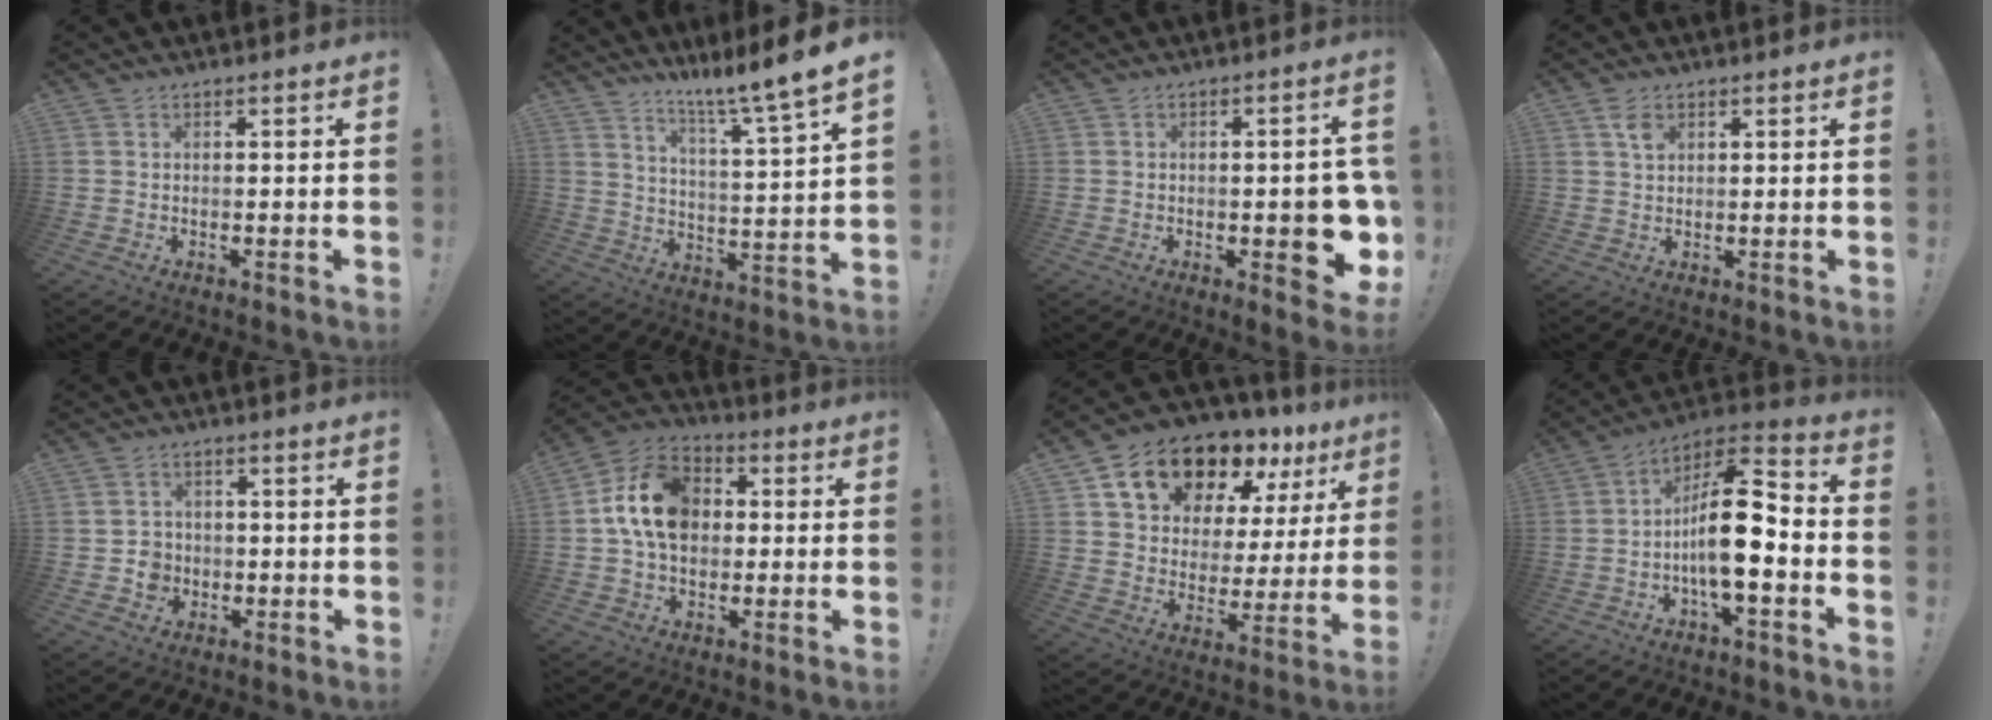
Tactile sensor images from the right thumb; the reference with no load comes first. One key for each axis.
{"total": 10.2, "fx": 7.9, "fy": -1.7, "fz": 6.2, "tx": -0.104, "ty": -0.075, "tz": 0.118}
{"total": 9.4, "fx": -2.1, "fy": 3.4, "fz": 8.5, "tx": -0.089, "ty": -0.001, "tz": -0.027}
{"total": 3.6, "fx": 1.9, "fy": 2.1, "fz": 2.3, "tx": -0.040, "ty": 0.000, "tz": 0.034}
{"total": 5.3, "fx": -1.1, "fy": 4.8, "fz": 1.9, "tx": -0.027, "ty": 0.006, "tz": -0.017}
{"total": 15.8, "fx": 2.2, "fy": 12.0, "fz": 10.0, "tx": -0.158, "ty": 0.013, "tz": 0.049}
{"total": 16.8, "fx": 12.5, "fy": 8.6, "fz": 7.1, "tx": -0.106, "ty": -0.091, "tz": 0.230}
{"total": 17.7, "fx": -2.8, "fy": 6.4, "fz": 16.2, "tx": -0.280, "ty": 0.015, "tz": -0.047}